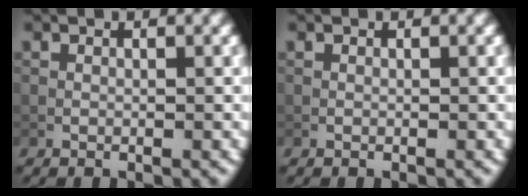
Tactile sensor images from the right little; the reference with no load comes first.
{"total": 0.0}